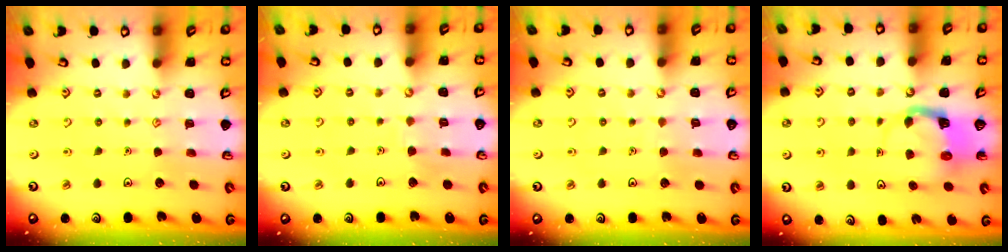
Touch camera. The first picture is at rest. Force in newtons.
{"total": 2.7, "press": 2.7, "slide": 0.1}
{"total": 2.5, "press": 2.5, "slide": 0.3}
{"total": 4.2, "press": 4.2, "slide": 0.3}